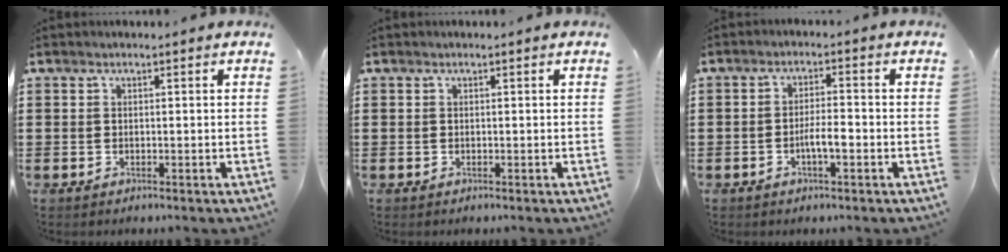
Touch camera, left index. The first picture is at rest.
{"total": 0.0}
{"total": 3.6, "force": [-1.3, 0.9, 3.2], "torque": [-0.064, 0.004, -0.027]}